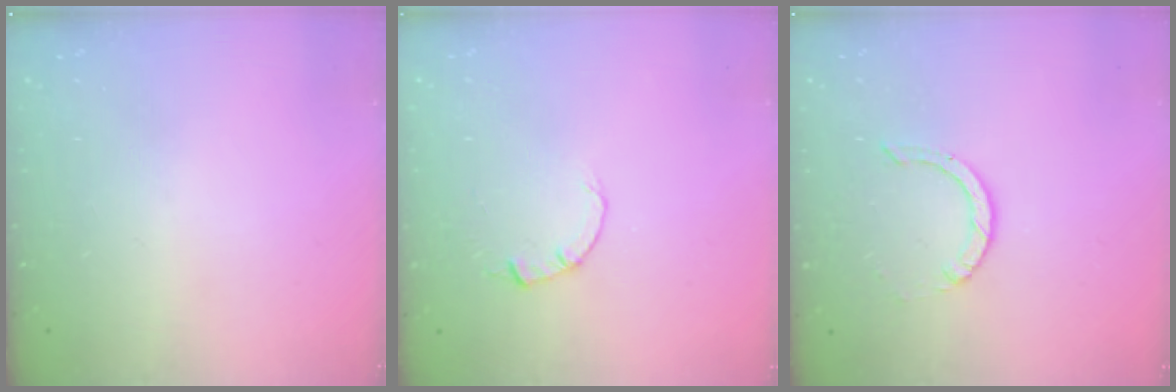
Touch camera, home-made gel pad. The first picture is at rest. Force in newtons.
{"total": 2.0, "press": 2.0, "slide": 0.3}
{"total": 2.0, "press": 2.0, "slide": 0.2}